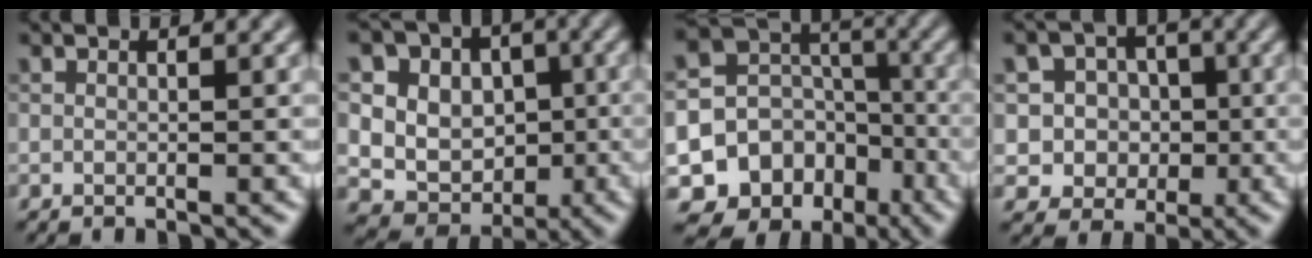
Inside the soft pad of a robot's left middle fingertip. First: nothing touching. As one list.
[{"total": 12.8, "force": [3.8, 11.0, 5.5], "torque": [-0.105, 0.032, 0.057]}, {"total": 14.8, "force": [-8.1, 11.8, 3.8], "torque": [-0.077, -0.045, -0.126]}, {"total": 5.5, "force": [0.4, 5.3, 1.5], "torque": [-0.012, 0.024, -0.008]}]